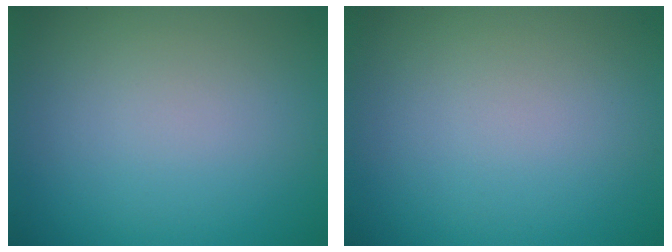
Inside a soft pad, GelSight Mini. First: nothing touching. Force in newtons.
{"total": 0.0}